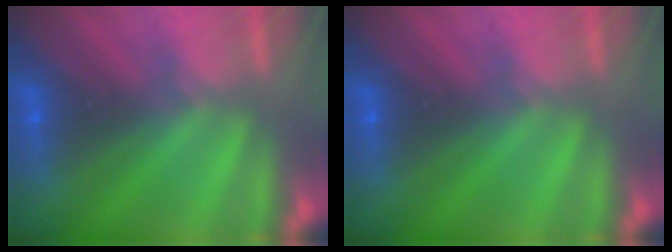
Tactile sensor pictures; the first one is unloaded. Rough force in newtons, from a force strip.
{"total": 0.0}